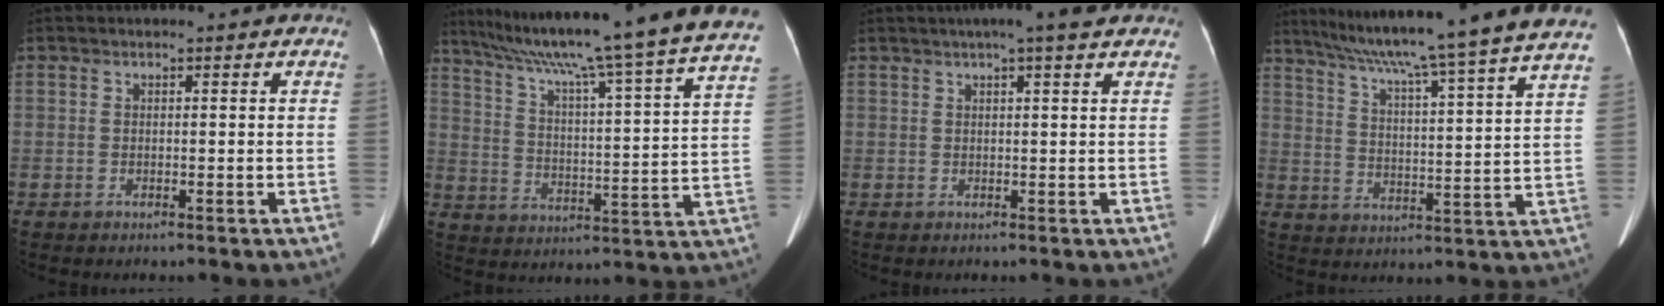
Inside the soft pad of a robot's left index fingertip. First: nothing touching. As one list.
[{"total": 29.4, "force": [25.0, -1.4, 15.4], "torque": [-0.255, -0.051, 0.336]}, {"total": 5.6, "force": [4.3, 0.2, 3.6], "torque": [-0.052, 0.022, 0.057]}, {"total": 24.3, "force": [20.9, -2.4, 12.2], "torque": [-0.202, -0.032, 0.282]}]